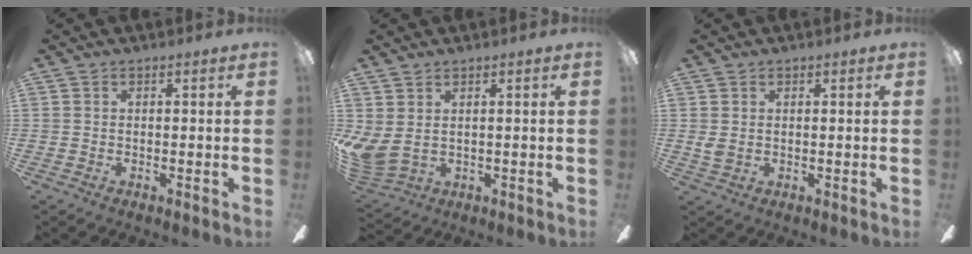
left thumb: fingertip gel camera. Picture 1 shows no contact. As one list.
[{"total": 5.1, "force": [2.2, 3.4, 3.1], "torque": [-0.088, -0.015, 0.042]}, {"total": 2.0, "force": [0.9, 1.3, 1.3], "torque": [-0.019, -0.002, 0.015]}]